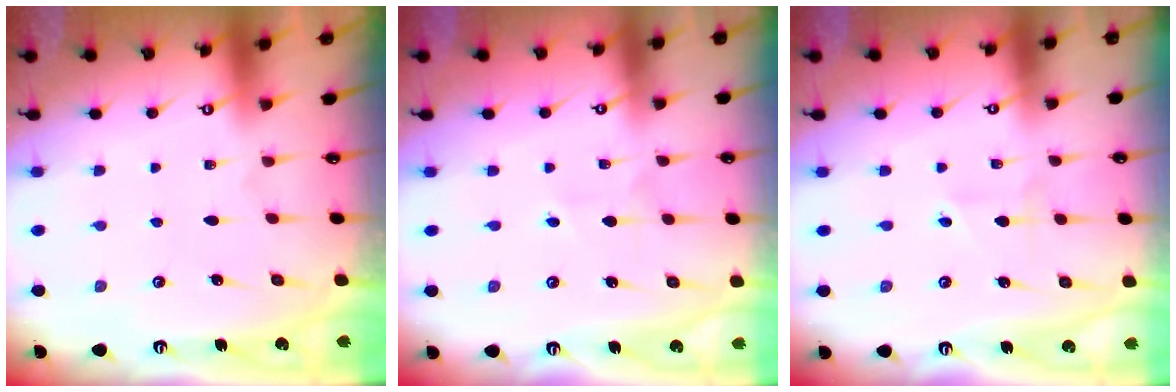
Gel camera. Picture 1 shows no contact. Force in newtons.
{"total": 2.1, "press": 2.1, "slide": 0.2}
{"total": 1.6, "press": 1.5, "slide": 0.5}